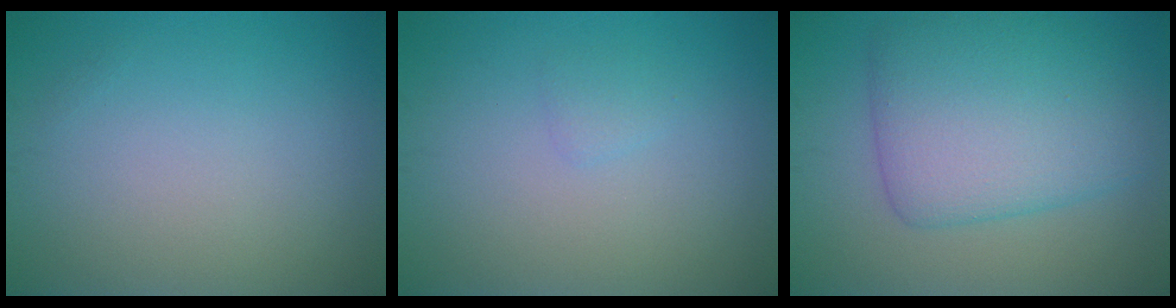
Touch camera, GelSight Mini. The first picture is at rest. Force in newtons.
{"total": 0.8, "press": 0.8, "slide": 0.0}
{"total": 7.6, "press": 7.5, "slide": 0.2}